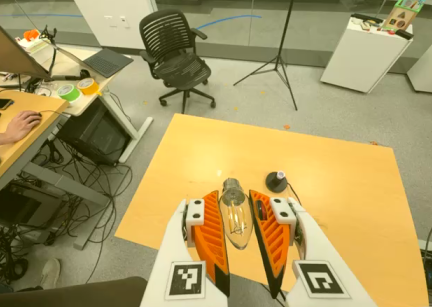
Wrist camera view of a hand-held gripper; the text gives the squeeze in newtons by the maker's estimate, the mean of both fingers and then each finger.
{"total": 11.6, "left": 12.0, "right": 11.3}